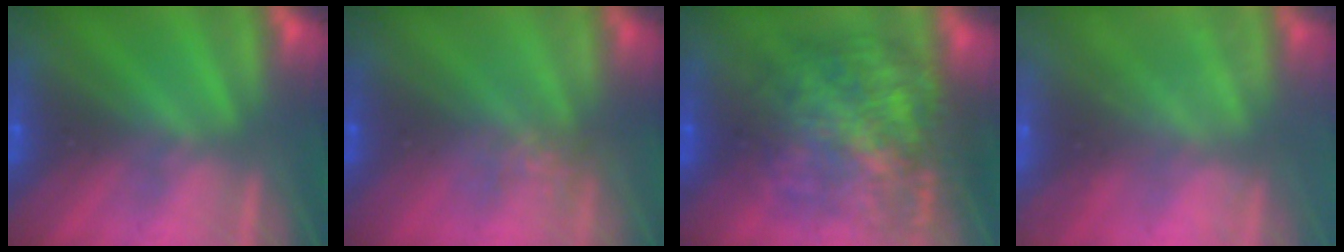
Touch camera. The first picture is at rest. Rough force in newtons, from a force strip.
{"total": 3.8}
{"total": 7.3}
{"total": 2.3}